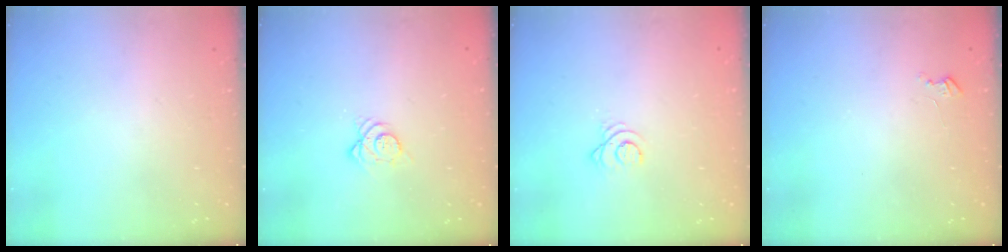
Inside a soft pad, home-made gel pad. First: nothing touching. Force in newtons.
{"total": 5.0, "press": 5.0, "slide": 0.2}
{"total": 2.7, "press": 2.7, "slide": 0.3}
{"total": 2.7, "press": 2.7, "slide": 0.3}